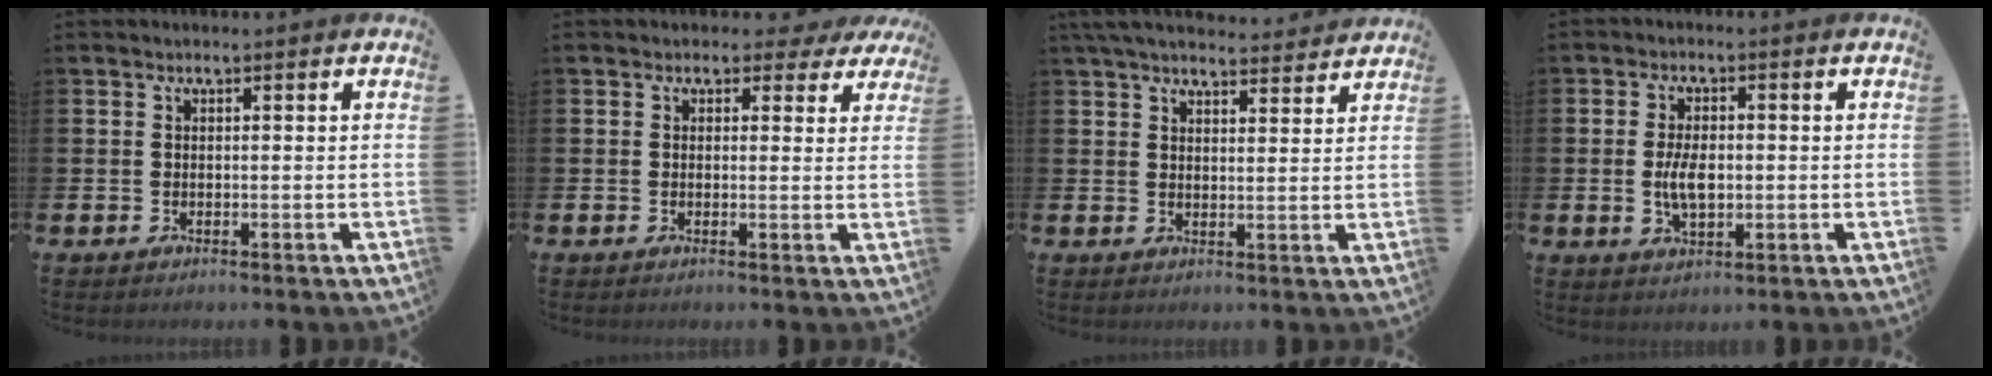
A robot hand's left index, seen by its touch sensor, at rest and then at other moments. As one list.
[{"total": 1.9, "force": [1.2, 1.4, 0.4], "torque": [-0.005, 0.003, 0.016]}, {"total": 5.1, "force": [4.9, 0.7, 1.2], "torque": [-0.034, -0.021, 0.089]}, {"total": 4.8, "force": [-0.1, 2.5, 4.1], "torque": [-0.068, -0.003, -0.007]}]